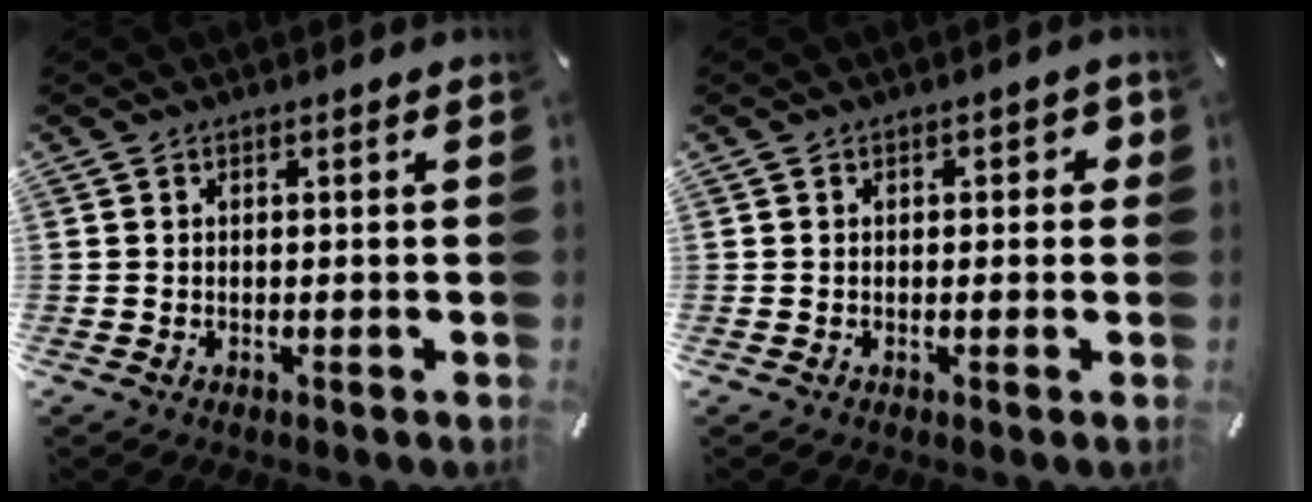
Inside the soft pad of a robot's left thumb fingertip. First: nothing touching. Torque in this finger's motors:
{"motor_torque": [-0.03, -0.53, 0.04, 0.14, 0.00]}